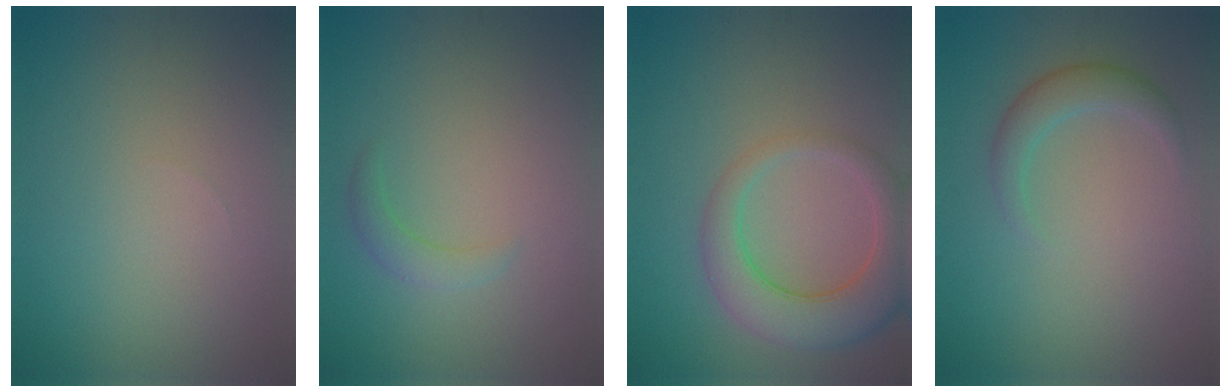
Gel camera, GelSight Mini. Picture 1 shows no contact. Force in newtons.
{"total": 1.6, "press": 1.6, "slide": 0.2}
{"total": 6.3, "press": 6.3, "slide": 0.6}
{"total": 2.4, "press": 2.4, "slide": 0.1}